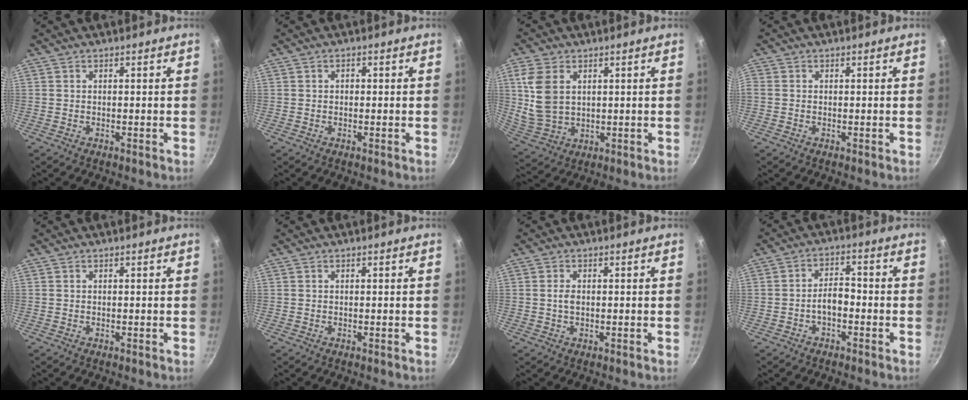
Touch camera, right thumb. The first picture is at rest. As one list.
[{"total": 0.9, "force": [0.1, 0.7, 0.5], "torque": [-0.006, 0.005, 0.000]}, {"total": 10.0, "force": [2.6, 6.8, 6.8], "torque": [-0.127, -0.011, 0.066]}, {"total": 0.8, "force": [-0.2, 0.5, 0.6], "torque": [-0.017, 0.002, -0.005]}, {"total": 0.0}, {"total": 0.0}, {"total": 2.0, "force": [0.1, 1.2, 1.5], "torque": [-0.023, 0.003, 0.001]}, {"total": 4.3, "force": [-1.8, 2.3, 3.1], "torque": [-0.039, 0.027, -0.035]}]